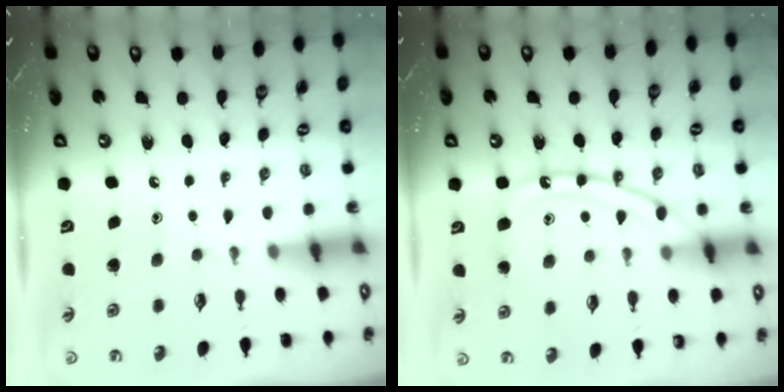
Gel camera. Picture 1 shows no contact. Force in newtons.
{"total": 13.6, "press": 13.6, "slide": 1.0}